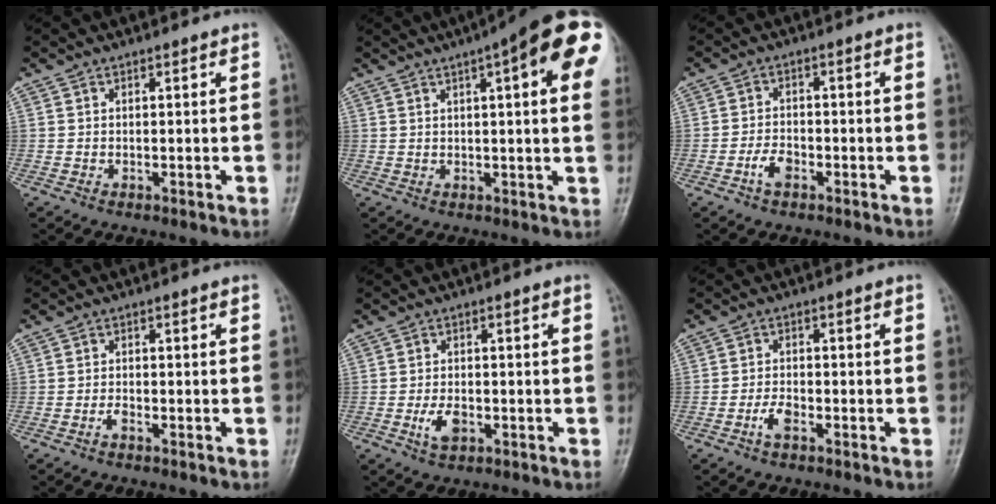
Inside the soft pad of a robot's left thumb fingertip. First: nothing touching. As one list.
[{"total": 18.3, "force": [7.1, 4.2, 16.3], "torque": [-0.215, 0.012, 0.088]}, {"total": 3.6, "force": [-2.0, 2.0, 2.3], "torque": [-0.042, 0.017, -0.039]}, {"total": 1.5, "force": [-1.0, 0.6, 0.9], "torque": [-0.019, 0.007, -0.021]}, {"total": 4.1, "force": [-1.5, 2.3, 3.0], "torque": [-0.056, 0.007, -0.025]}, {"total": 3.2, "force": [-1.8, 1.4, 2.2], "torque": [-0.045, 0.014, -0.037]}]